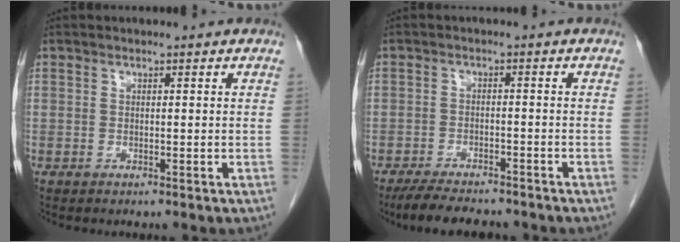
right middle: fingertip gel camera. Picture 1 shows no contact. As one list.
[{"total": 8.1, "force": [-7.1, 1.8, 3.4], "torque": [-0.057, -0.016, -0.112]}]